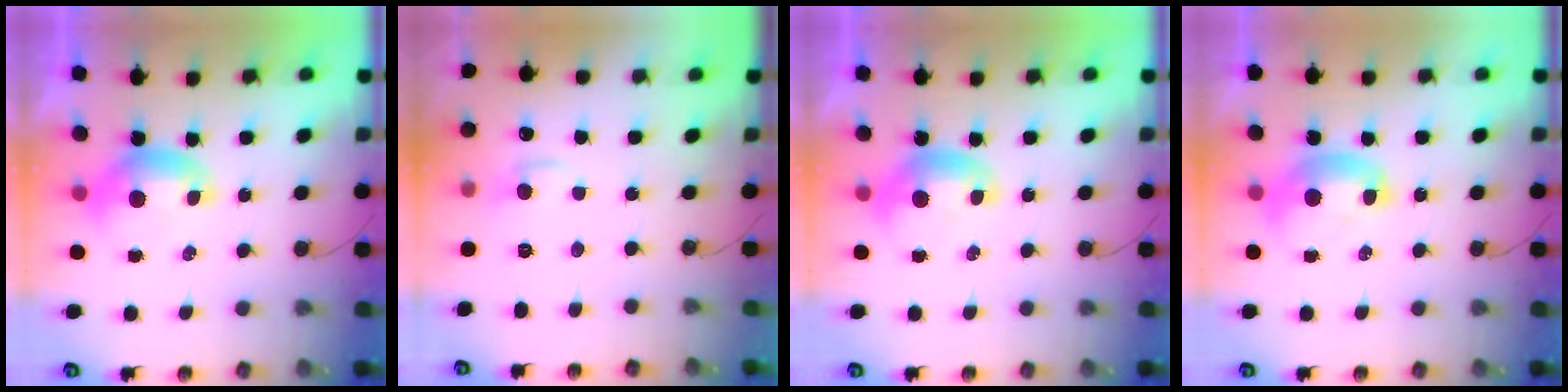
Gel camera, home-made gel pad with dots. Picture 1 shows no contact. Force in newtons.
{"total": 1.0, "press": 0.5, "slide": 0.9}
{"total": 0.0}
{"total": 2.0, "press": 2.0, "slide": 0.0}